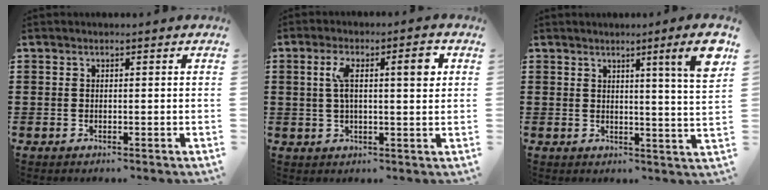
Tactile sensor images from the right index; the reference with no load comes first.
{"total": 6.5, "force": [1.7, 1.6, 6.1], "torque": [-0.105, 0.001, 0.022]}
{"total": 6.9, "force": [3.7, -1.1, 5.8], "torque": [-0.086, -0.025, 0.052]}